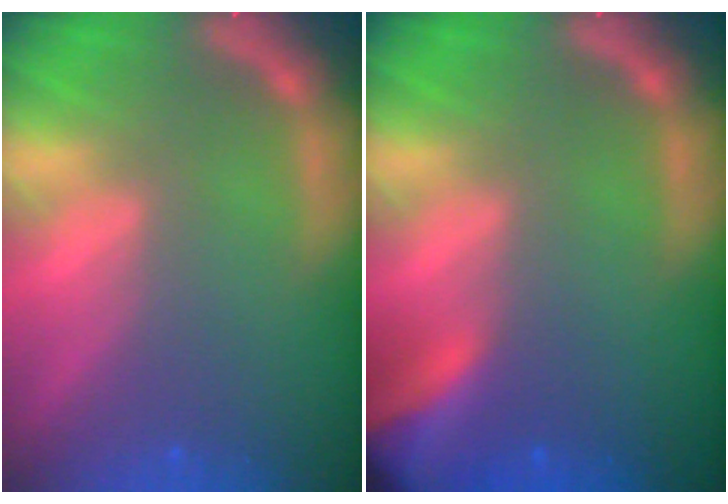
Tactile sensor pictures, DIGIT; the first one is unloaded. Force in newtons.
{"total": 7.9}